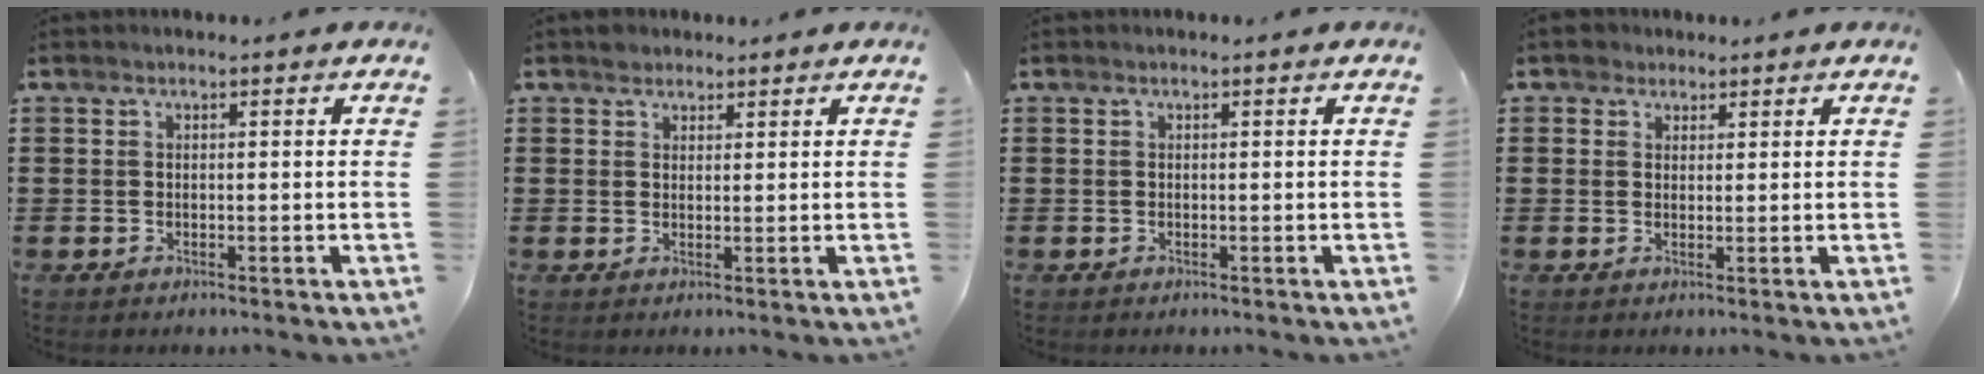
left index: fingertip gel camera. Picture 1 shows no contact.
{"total": 1.9, "force": [1.5, 1.1, 0.1], "torque": [-0.006, 0.005, 0.031]}
{"total": 0.0}
{"total": 2.4, "force": [1.7, 1.6, 0.1], "torque": [-0.003, 0.008, 0.031]}